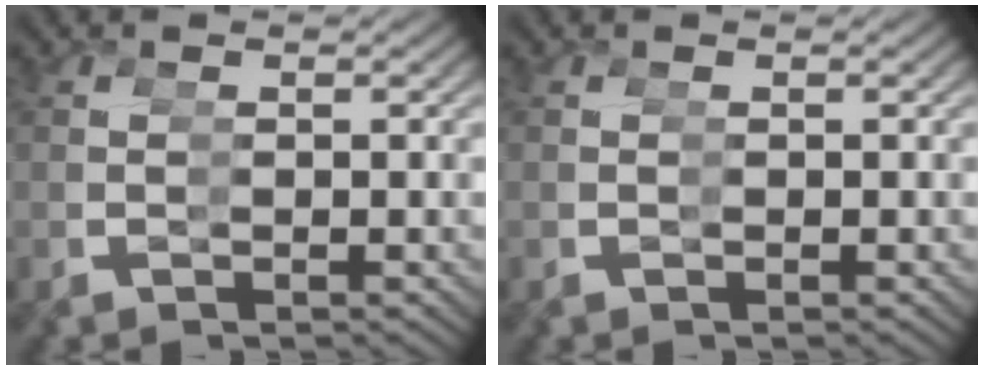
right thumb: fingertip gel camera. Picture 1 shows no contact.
{"total": 0.0}